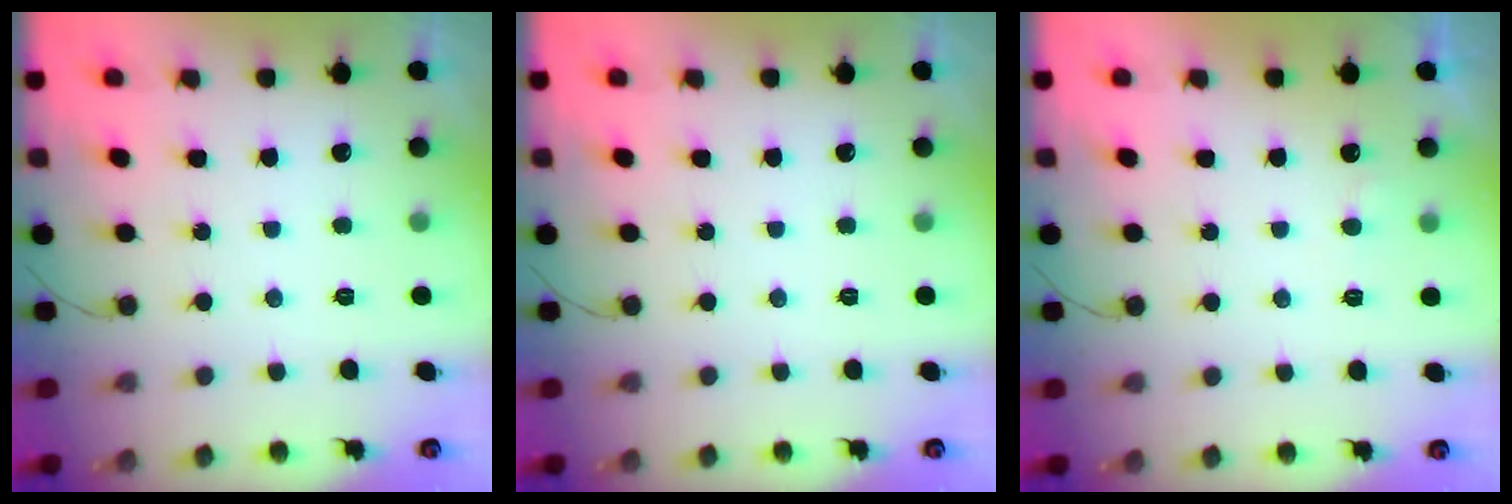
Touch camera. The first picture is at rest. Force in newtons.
{"total": 0.0}
{"total": 3.9, "press": 3.9, "slide": 0.3}